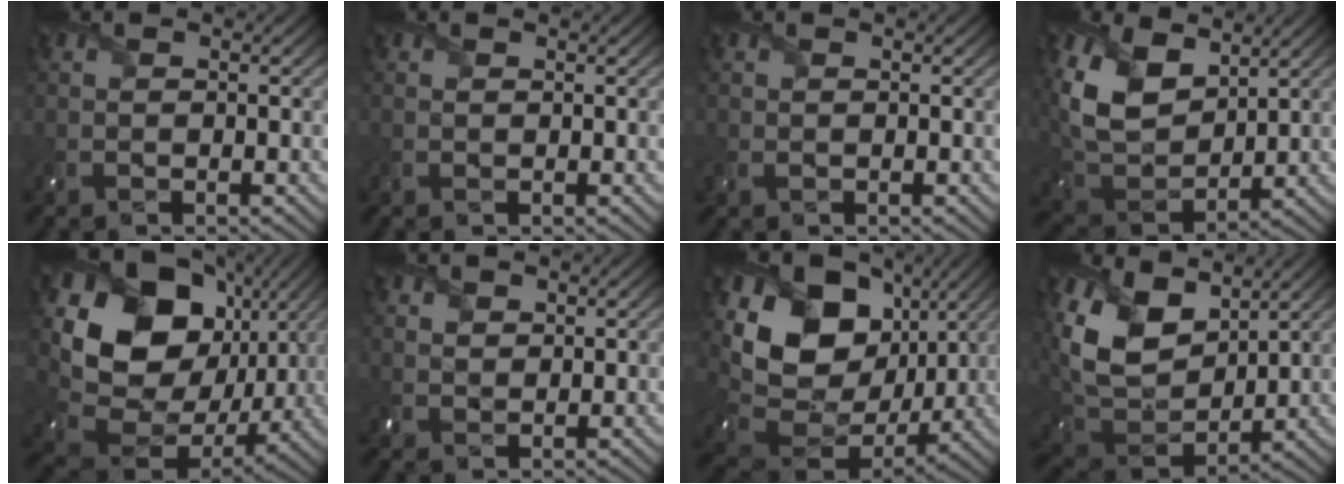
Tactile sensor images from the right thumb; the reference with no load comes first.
{"total": 0.0}
{"total": 1.2, "force": [-0.2, 0.8, 0.8], "torque": [-0.029, -0.003, -0.004]}
{"total": 11.6, "force": [5.0, 7.1, 7.7], "torque": [-0.209, 0.007, 0.097]}
{"total": 18.0, "force": [5.3, 13.9, 10.1], "torque": [-0.236, 0.001, 0.115]}
{"total": 1.8, "force": [1.3, 1.0, 0.6], "torque": [-0.019, -0.002, 0.028]}
{"total": 16.5, "force": [5.7, 12.0, 9.7], "torque": [-0.216, 0.015, 0.111]}
{"total": 14.1, "force": [6.5, 8.9, 8.7], "torque": [-0.236, 0.014, 0.126]}